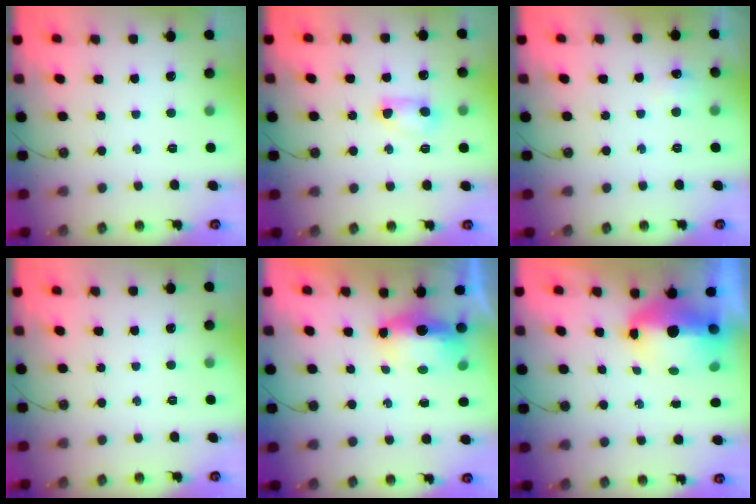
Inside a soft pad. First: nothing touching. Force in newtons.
{"total": 5.4, "press": 5.3, "slide": 1.1}
{"total": 5.2, "press": 5.1, "slide": 0.7}
{"total": 0.0}
{"total": 15.8, "press": 9.3, "slide": 12.8}
{"total": 9.0, "press": 9.0, "slide": 1.0}